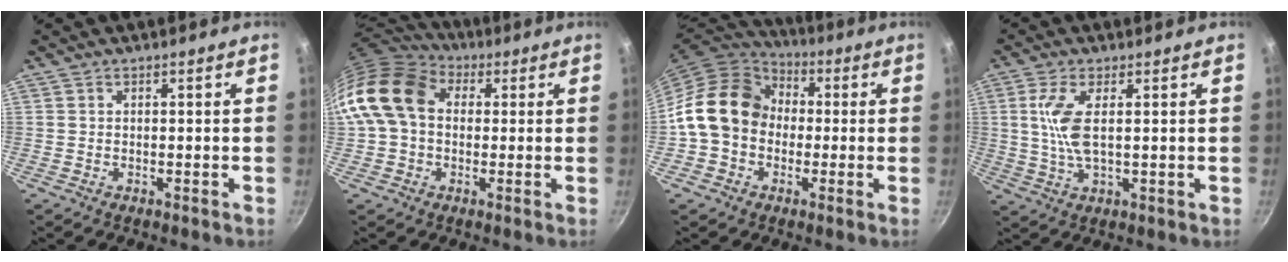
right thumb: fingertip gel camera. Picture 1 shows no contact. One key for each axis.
{"total": 15.1, "fx": 2.0, "fy": 11.3, "fz": 9.8, "tx": -0.168, "ty": 0.027, "tz": 0.020}
{"total": 15.0, "fx": -0.1, "fy": 12.4, "fz": 8.4, "tx": -0.110, "ty": 0.037, "tz": -0.015}
{"total": 7.0, "fx": 1.4, "fy": 2.4, "fz": 6.5, "tx": -0.142, "ty": -0.002, "tz": 0.030}